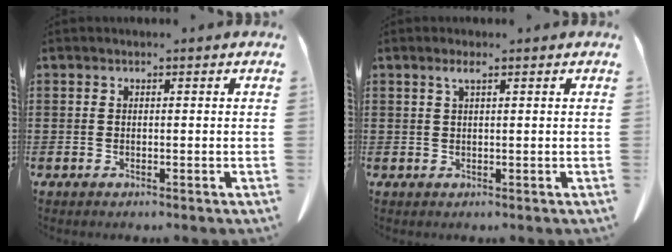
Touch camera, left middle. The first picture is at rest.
{"total": 1.5, "force": [0.7, 0.2, 1.3], "torque": [-0.027, 0.003, 0.013]}